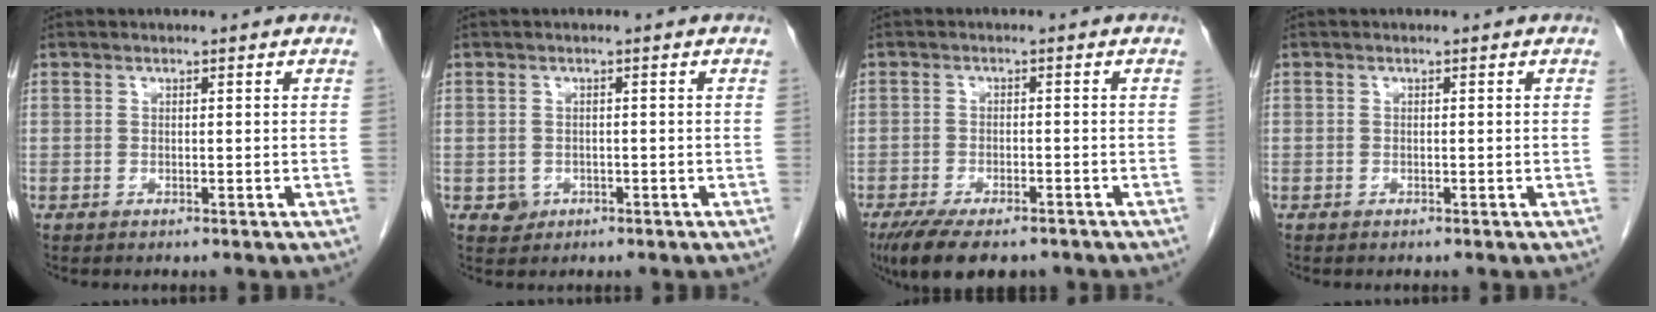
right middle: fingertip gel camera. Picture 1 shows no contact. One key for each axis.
{"total": 1.8, "fx": -0.6, "fy": 1.6, "fz": 0.4, "tx": -0.003, "ty": 0.005, "tz": -0.005}
{"total": 10.1, "fx": -7.5, "fy": 3.7, "fz": 5.7, "tx": -0.091, "ty": -0.011, "tz": -0.114}
{"total": 0.0}